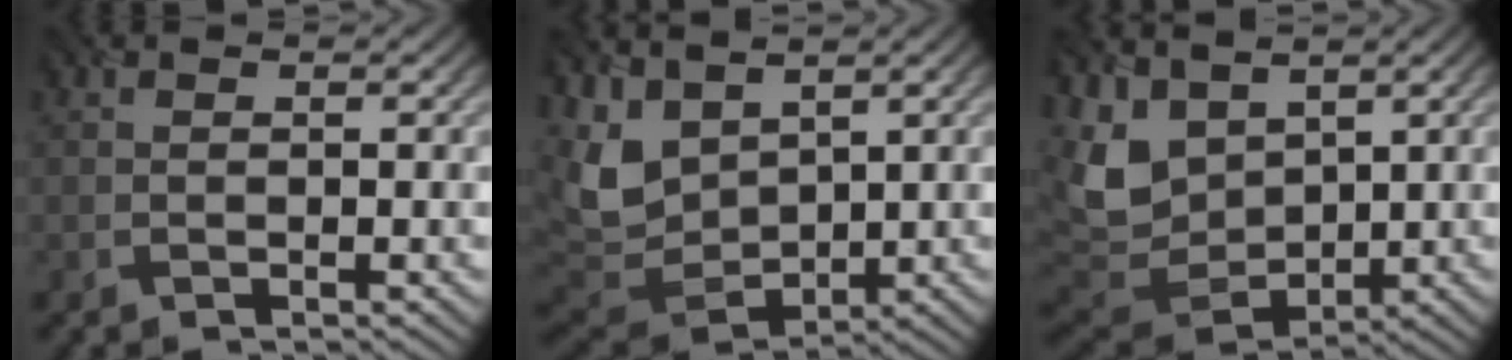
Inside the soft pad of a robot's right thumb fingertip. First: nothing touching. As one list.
[{"total": 9.4, "force": [4.1, 5.8, 6.1], "torque": [-0.179, -0.002, 0.086]}, {"total": 10.3, "force": [4.1, 7.0, 6.4], "torque": [-0.188, -0.003, 0.087]}]